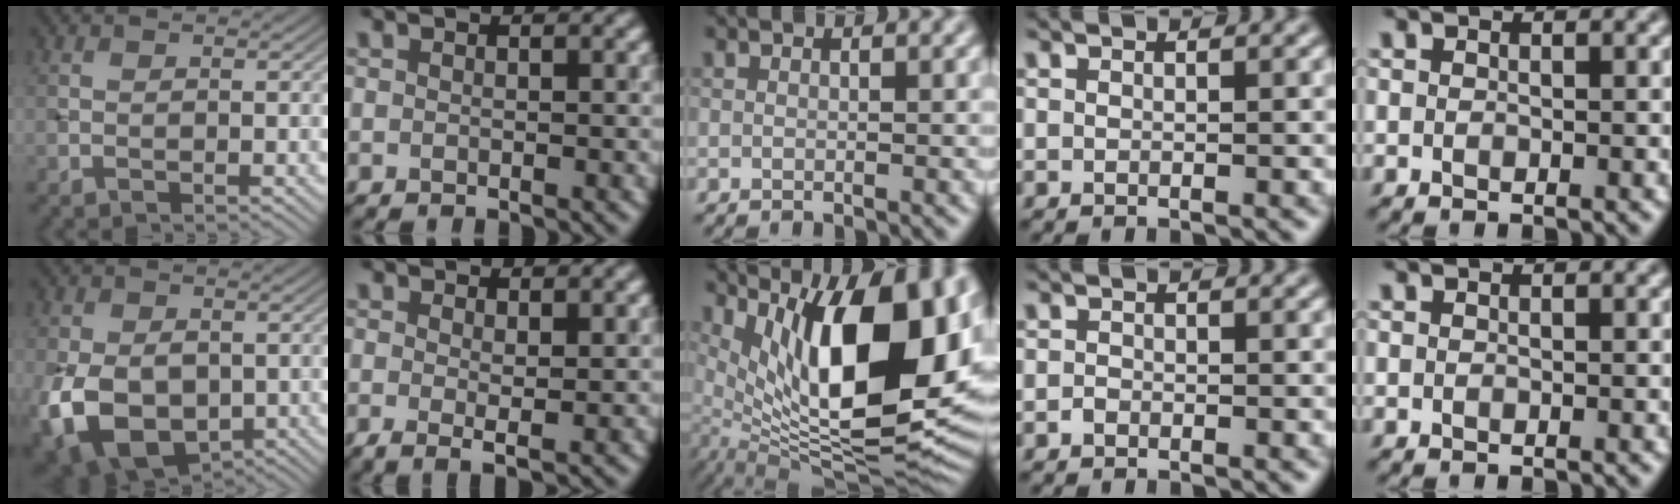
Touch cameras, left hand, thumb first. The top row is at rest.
{"thumb": {"total": 12.3, "force": [-3.6, 8.0, 8.6], "torque": [-0.175, -0.029, -0.053]}, "index": {"total": 1.9, "force": [0.3, 0.4, 1.8], "torque": [-0.033, -0.002, 0.008]}, "middle": {"total": 15.7, "force": [4.0, 6.3, 13.8], "torque": [-0.207, -0.012, 0.075]}, "ring": {"total": 0.6, "force": [-0.3, 0.4, 0.2], "torque": [-0.002, -0.002, -0.008]}}